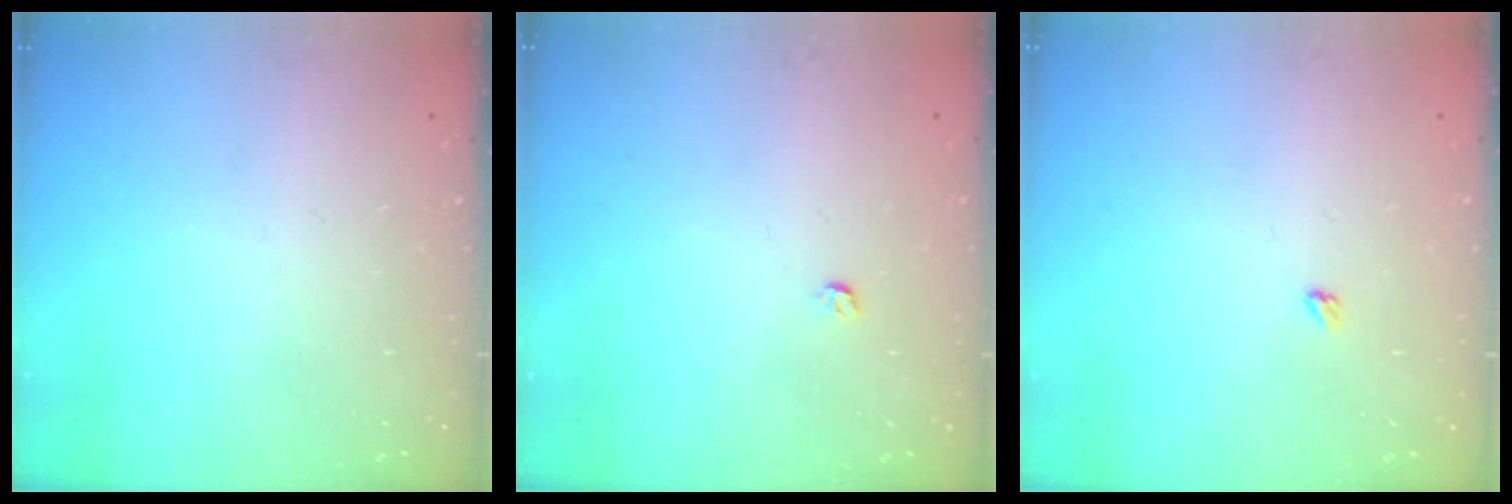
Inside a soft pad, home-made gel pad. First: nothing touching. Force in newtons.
{"total": 3.0, "press": 2.9, "slide": 0.4}
{"total": 2.4, "press": 2.4, "slide": 0.4}